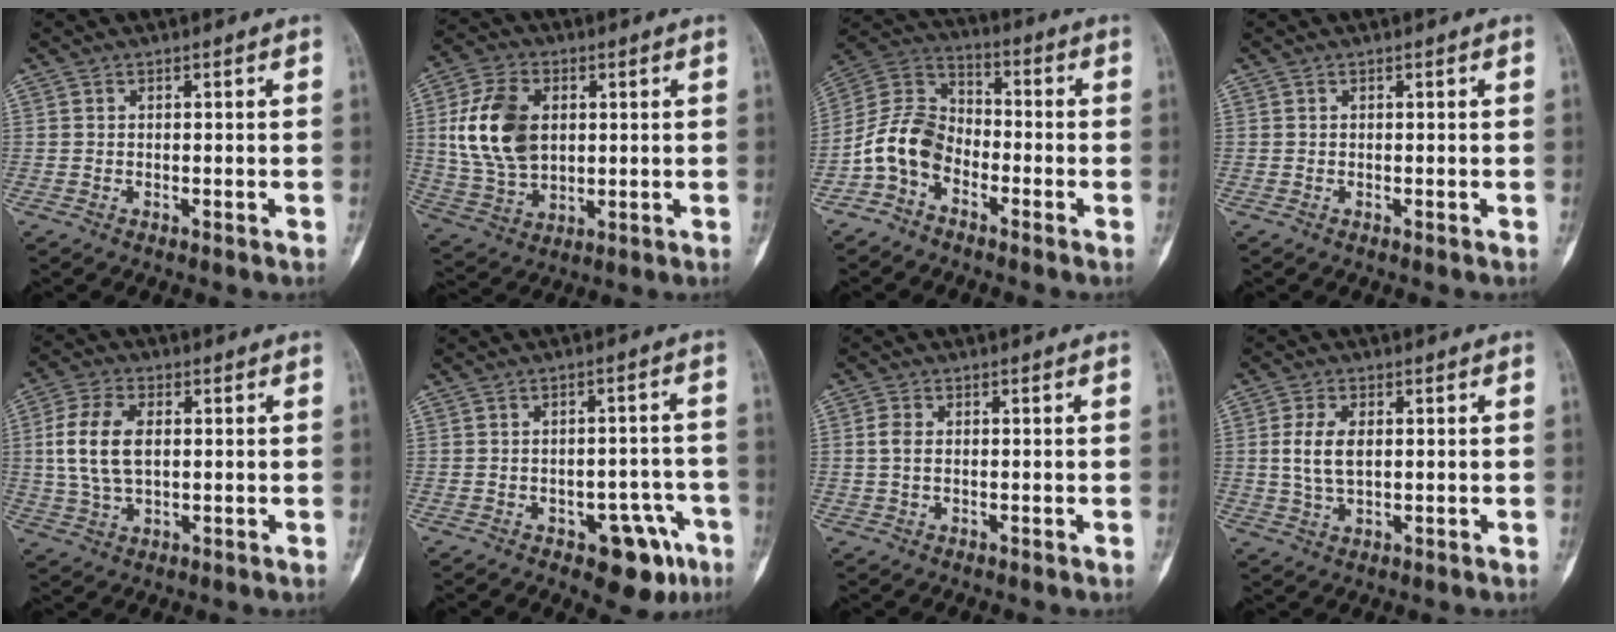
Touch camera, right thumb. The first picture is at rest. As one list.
[{"total": 14.4, "force": [2.5, 9.5, 10.5], "torque": [-0.192, -0.003, 0.052]}, {"total": 10.3, "force": [-4.5, 7.1, 5.9], "torque": [-0.110, 0.055, -0.104]}, {"total": 0.0}, {"total": 10.0, "force": [1.3, 5.8, 8.1], "torque": [-0.170, 0.005, 0.028]}, {"total": 9.2, "force": [-4.7, 4.6, 6.4], "torque": [-0.043, 0.033, -0.053]}, {"total": 2.5, "force": [0.2, 1.6, 1.9], "torque": [-0.044, 0.003, 0.002]}, {"total": 5.7, "force": [0.8, 3.1, 4.8], "torque": [-0.100, -0.003, 0.017]}]